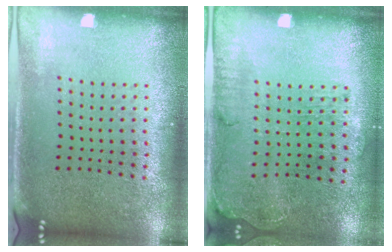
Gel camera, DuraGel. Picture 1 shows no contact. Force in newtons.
{"total": 1.4, "press": 1.2, "slide": 0.7}